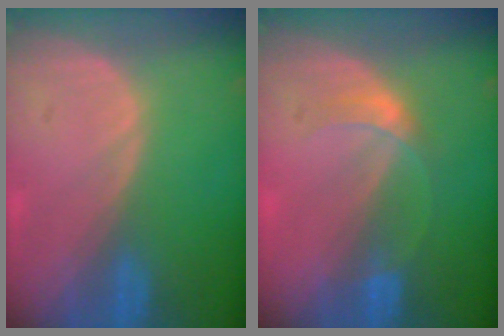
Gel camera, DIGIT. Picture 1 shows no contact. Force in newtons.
{"total": 2.9, "press": 2.9, "slide": 0.1}